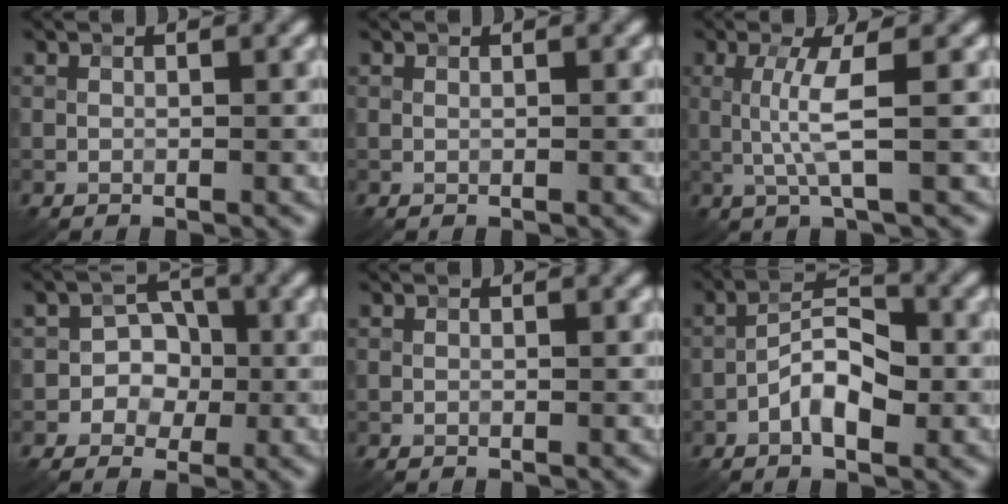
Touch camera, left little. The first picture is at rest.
{"total": 0.0}
{"total": 3.4, "force": [0.1, 0.3, 3.4], "torque": [-0.073, 0.001, 0.004]}
{"total": 3.5, "force": [-0.8, 3.1, 1.3], "torque": [0.011, 0.005, -0.036]}
{"total": 0.0}
{"total": 4.8, "force": [-1.7, 2.1, 3.9], "torque": [-0.065, 0.014, -0.037]}